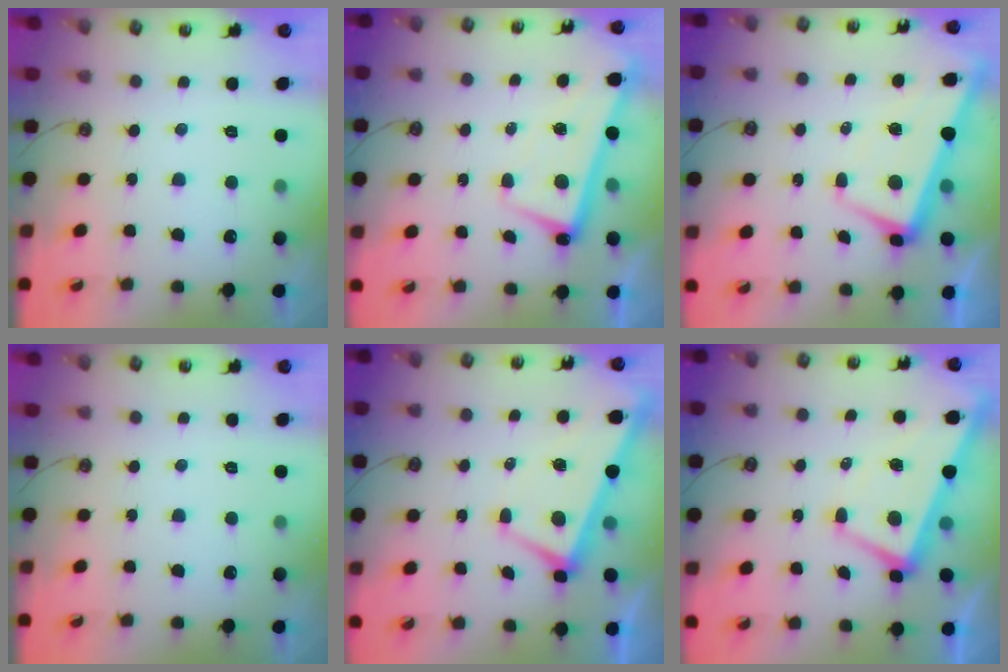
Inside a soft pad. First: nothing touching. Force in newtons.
{"total": 2.5, "press": 2.4, "slide": 0.7}
{"total": 0.8, "press": 0.3, "slide": 0.8}
{"total": 0.0}
{"total": 2.2, "press": 2.0, "slide": 0.8}
{"total": 1.9, "press": 1.7, "slide": 0.8}